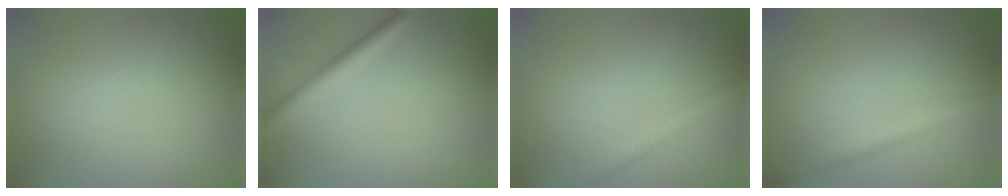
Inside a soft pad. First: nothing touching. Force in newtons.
{"total": 2.3, "press": 2.3, "slide": 0.1}
{"total": 2.4, "press": 2.4, "slide": 0.1}
{"total": 2.8, "press": 2.8, "slide": 0.1}